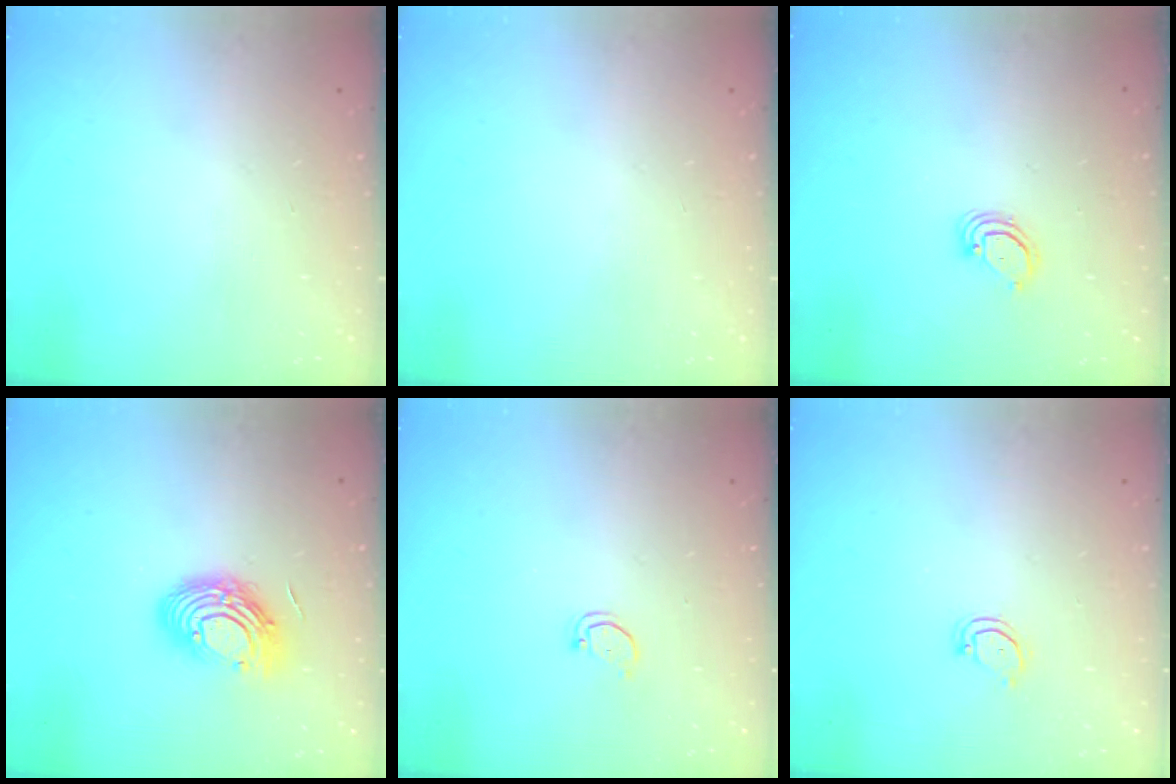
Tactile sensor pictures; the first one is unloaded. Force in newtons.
{"total": 0.0}
{"total": 2.8, "press": 2.8, "slide": 0.3}
{"total": 12.0, "press": 12.0, "slide": 1.1}
{"total": 1.8, "press": 1.8, "slide": 0.1}
{"total": 2.5, "press": 2.5, "slide": 0.1}